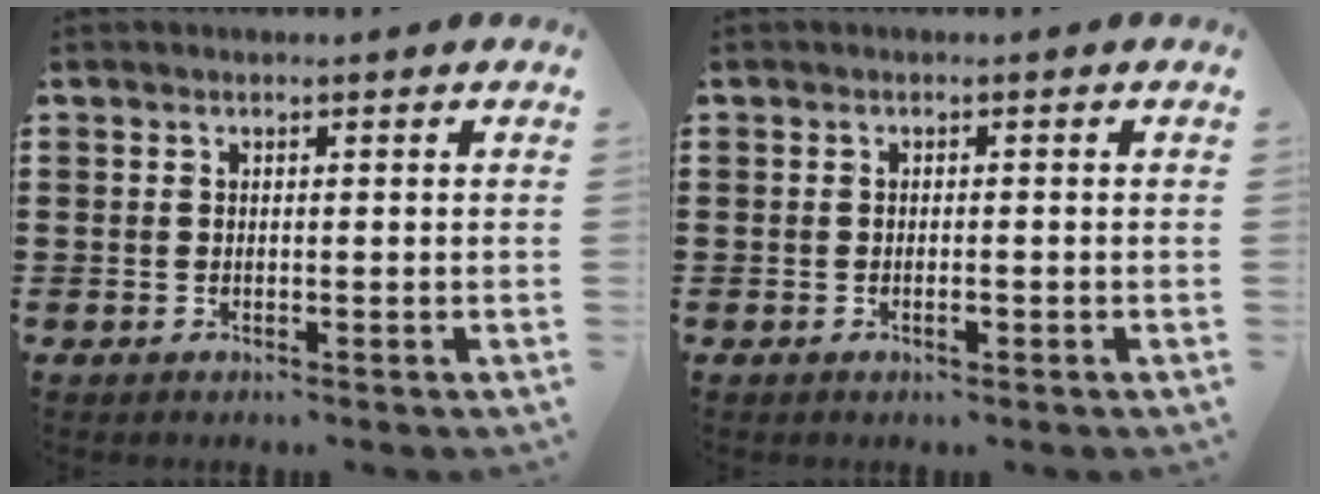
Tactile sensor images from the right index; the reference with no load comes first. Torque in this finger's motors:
{"motor_torque": [-0.36, 0.17, 0.07, 0.00]}